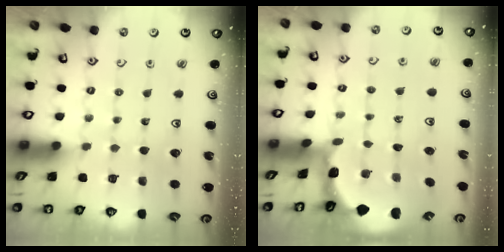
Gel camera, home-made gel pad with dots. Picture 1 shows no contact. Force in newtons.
{"total": 1.5, "press": 1.5, "slide": 0.1}